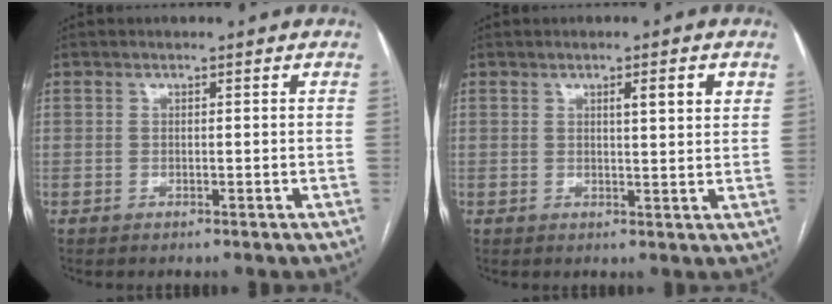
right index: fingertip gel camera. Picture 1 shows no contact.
{"total": 3.7, "force": [1.7, 0.3, 3.3], "torque": [-0.045, -0.002, 0.022]}